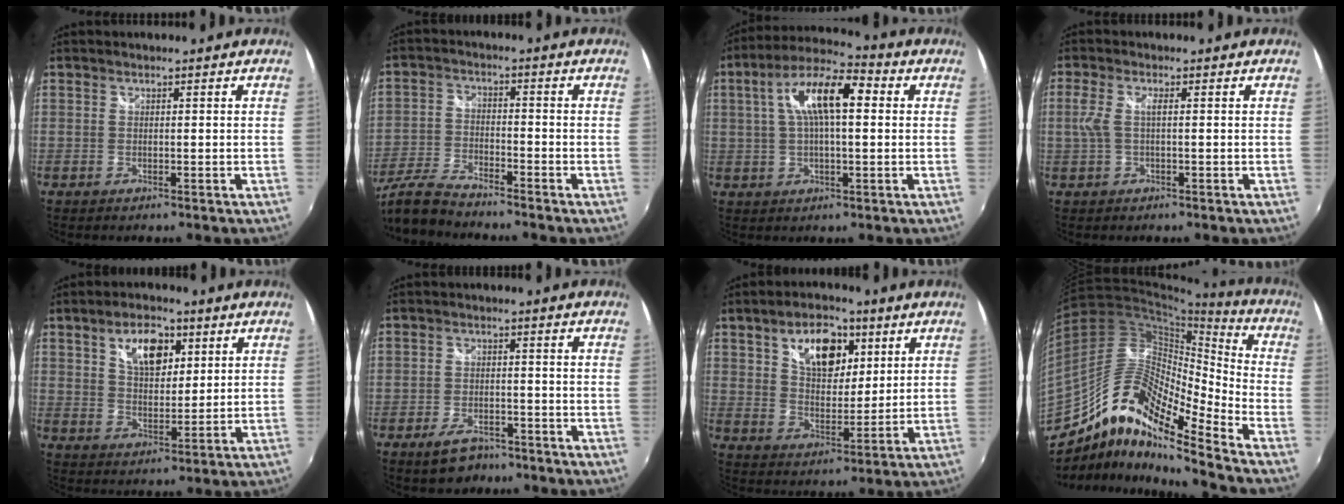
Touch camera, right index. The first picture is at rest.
{"total": 9.3, "force": [-8.2, 1.8, 4.0], "torque": [-0.099, -0.012, -0.165]}
{"total": 12.4, "force": [2.6, 4.2, 11.4], "torque": [-0.204, 0.027, 0.037]}
{"total": 3.1, "force": [-0.2, 0.7, 3.0], "torque": [-0.064, 0.002, -0.002]}
{"total": 9.1, "force": [4.1, 5.0, 6.5], "torque": [-0.108, 0.017, 0.071]}
{"total": 6.1, "force": [-4.4, 3.1, 2.8], "torque": [-0.071, 0.002, -0.068]}
{"total": 12.3, "force": [5.5, 7.2, 8.4], "torque": [-0.135, 0.019, 0.095]}
{"total": 14.3, "force": [-9.9, 2.8, 10.0], "torque": [-0.173, 0.012, -0.207]}